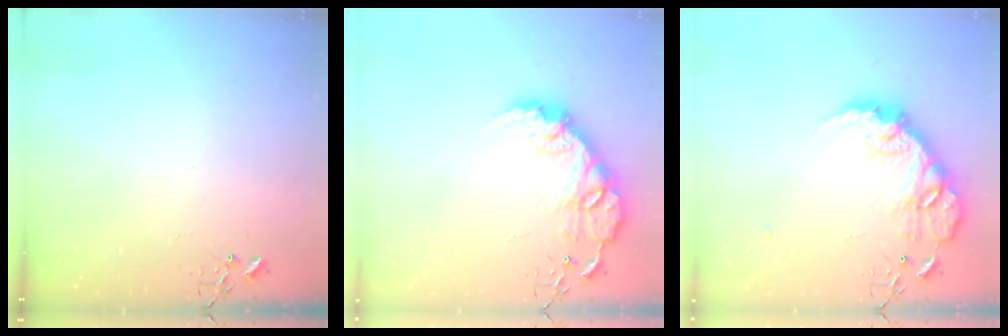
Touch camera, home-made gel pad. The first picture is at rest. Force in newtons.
{"total": 15.8, "press": 15.8, "slide": 0.5}
{"total": 18.5, "press": 18.4, "slide": 1.4}